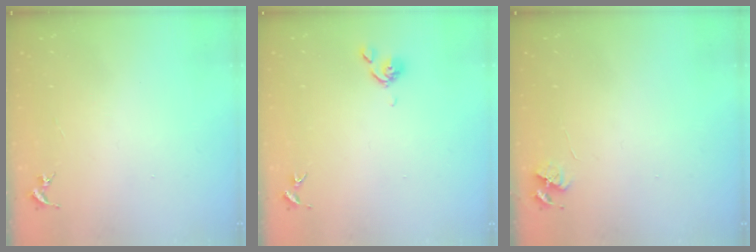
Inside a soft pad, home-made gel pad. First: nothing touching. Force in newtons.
{"total": 6.4, "press": 6.2, "slide": 1.3}
{"total": 4.5, "press": 4.4, "slide": 0.6}